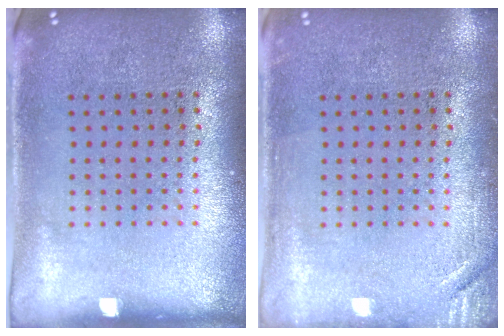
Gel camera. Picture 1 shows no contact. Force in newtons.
{"total": 1.5, "press": 1.5, "slide": 0.3}